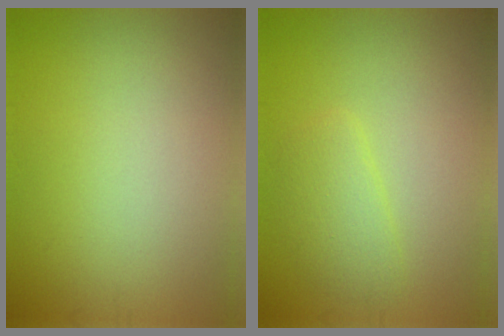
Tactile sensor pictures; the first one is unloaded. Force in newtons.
{"total": 2.1, "press": 2.1, "slide": 0.2}